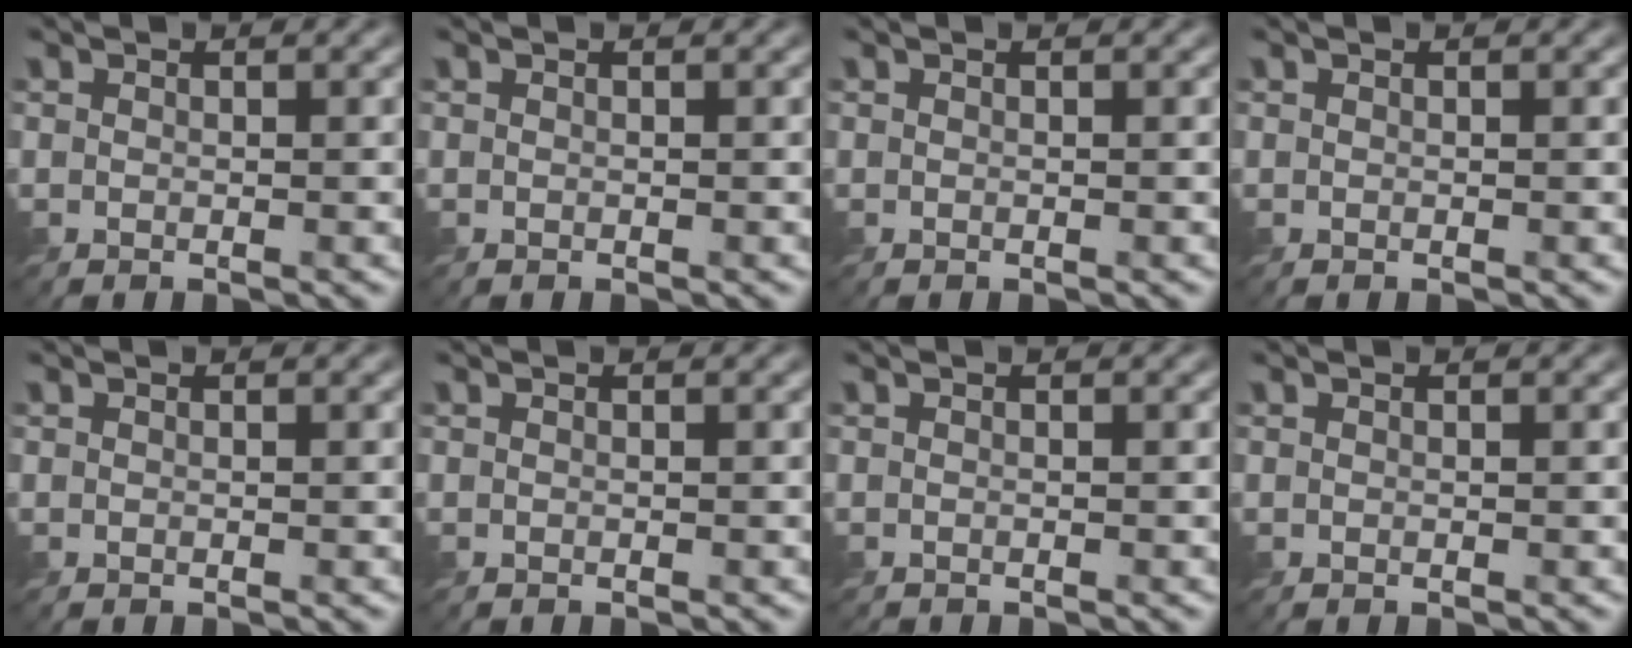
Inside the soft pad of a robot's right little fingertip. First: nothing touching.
{"total": 0.0}
{"total": 0.0}
{"total": 0.0}
{"total": 0.0}
{"total": 0.0}
{"total": 0.6, "force": [-0.6, 0.0, 0.0], "torque": [0.003, -0.005, -0.011]}
{"total": 0.0}